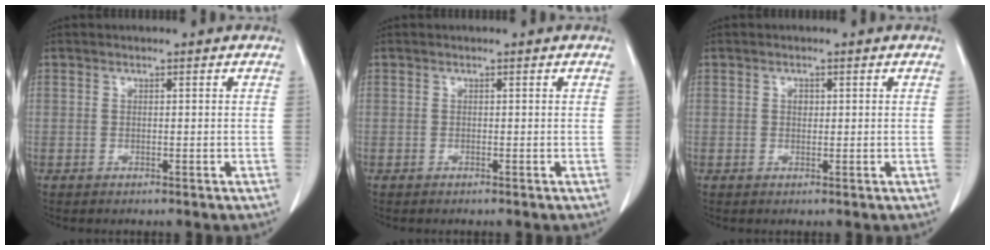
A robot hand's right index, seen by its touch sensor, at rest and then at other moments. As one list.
[{"total": 0.0}, {"total": 1.0, "force": [0.2, 0.7, 0.6], "torque": [-0.010, 0.002, 0.003]}]